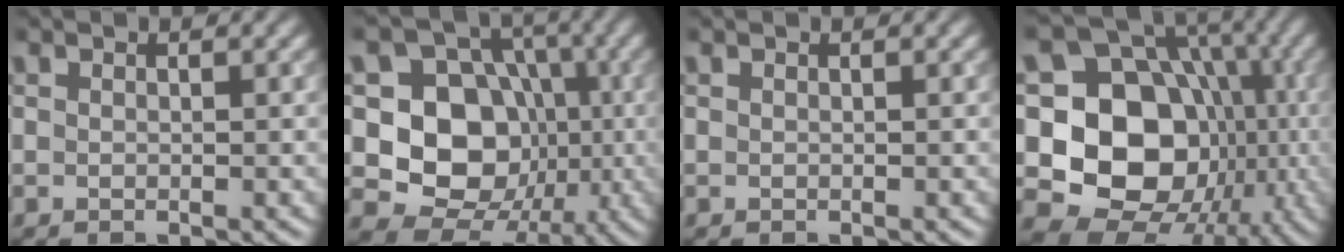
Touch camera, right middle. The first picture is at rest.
{"total": 11.3, "force": [-1.3, 9.5, 6.0], "torque": [-0.093, -0.007, -0.048]}
{"total": 0.0}
{"total": 15.4, "force": [-1.6, 12.7, 8.6], "torque": [-0.132, -0.013, -0.036]}